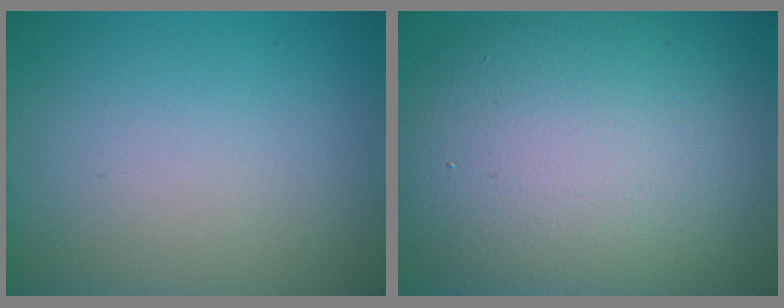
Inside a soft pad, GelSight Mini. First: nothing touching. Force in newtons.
{"total": 13.6, "press": 13.6, "slide": 0.9}